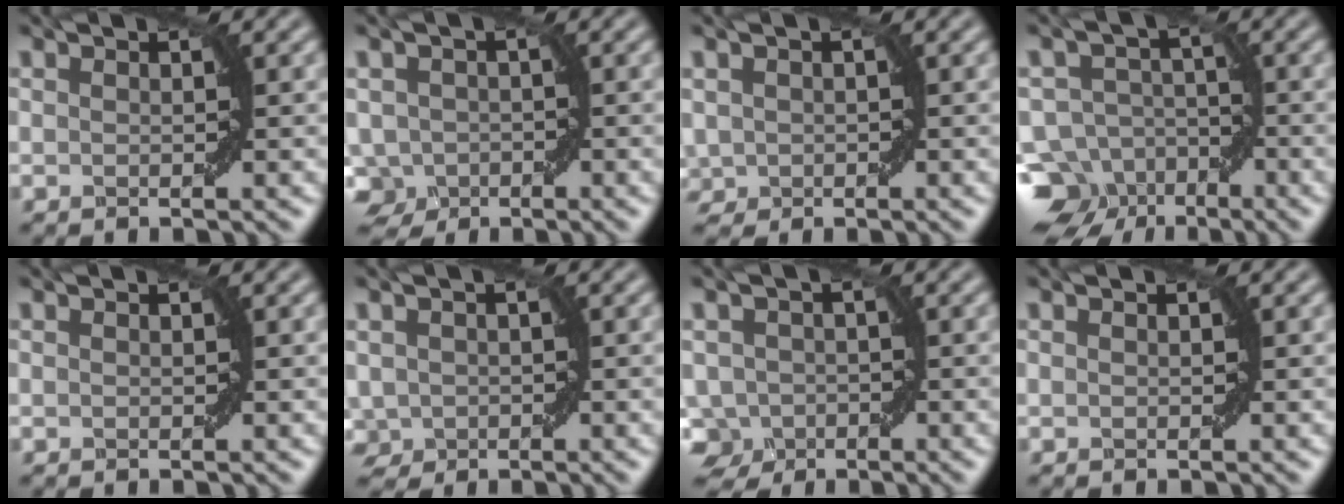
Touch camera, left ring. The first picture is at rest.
{"total": 4.0, "force": [-1.8, 3.1, 1.8], "torque": [-0.025, -0.002, -0.034]}
{"total": 2.0, "force": [-0.2, 1.7, 0.9], "torque": [-0.020, -0.001, -0.004]}
{"total": 11.4, "force": [-7.0, 8.4, 3.4], "torque": [-0.053, -0.012, -0.129]}
{"total": 0.0}
{"total": 2.6, "force": [-0.7, 2.2, 1.2], "torque": [-0.025, -0.006, -0.014]}
{"total": 4.5, "force": [-2.4, 3.5, 1.7], "torque": [-0.018, -0.002, -0.041]}
{"total": 0.0}